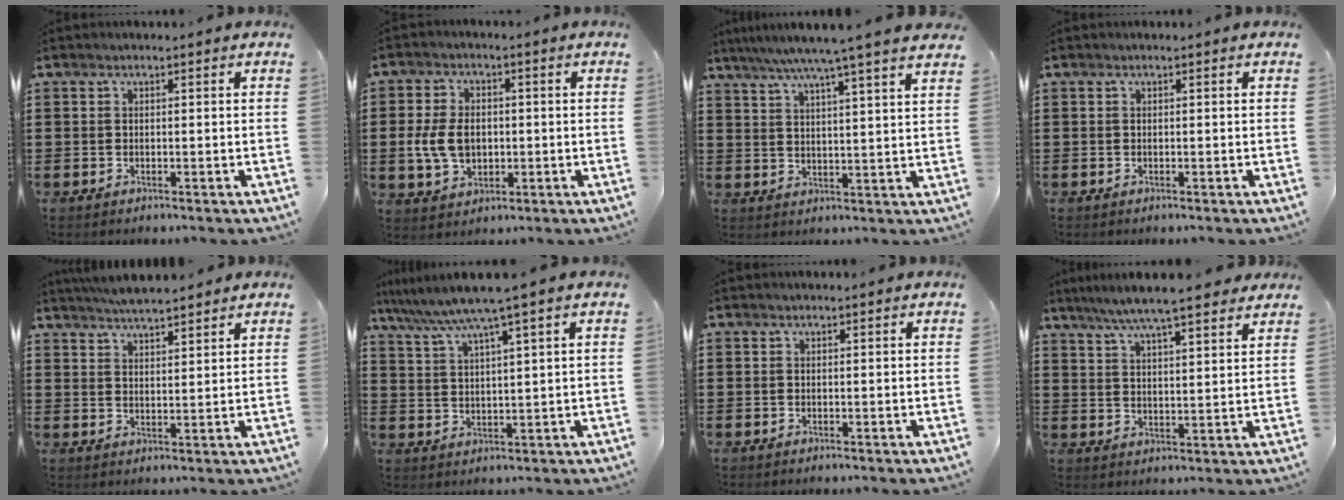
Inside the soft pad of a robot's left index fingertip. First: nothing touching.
{"total": 6.8, "force": [-0.5, 4.9, 4.7], "torque": [-0.112, 0.002, -0.018]}
{"total": 6.3, "force": [5.2, -1.0, 3.4], "torque": [-0.083, -0.023, 0.086]}
{"total": 0.0}
{"total": 4.3, "force": [4.1, 0.2, 1.2], "torque": [-0.034, -0.010, 0.076]}
{"total": 5.7, "force": [4.3, -0.8, 3.6], "torque": [-0.085, -0.021, 0.069]}
{"total": 0.0}
{"total": 6.7, "force": [5.8, 0.3, 3.3], "torque": [-0.082, -0.017, 0.102]}